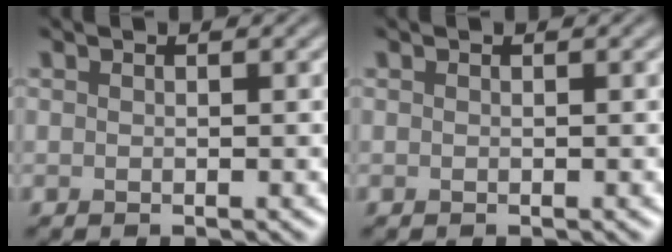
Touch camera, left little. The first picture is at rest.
{"total": 0.0}